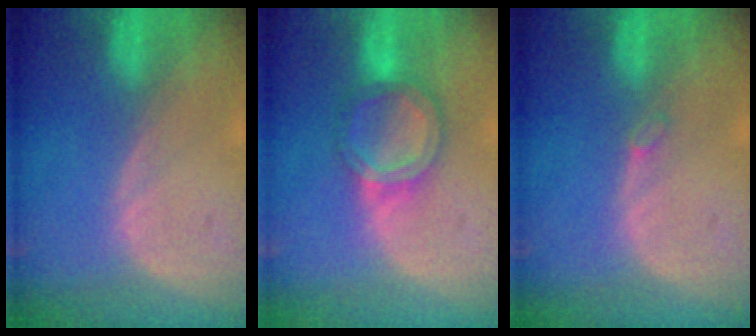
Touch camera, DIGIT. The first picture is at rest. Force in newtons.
{"total": 6.1, "press": 5.5, "slide": 2.7}
{"total": 0.9, "press": 0.8, "slide": 0.2}